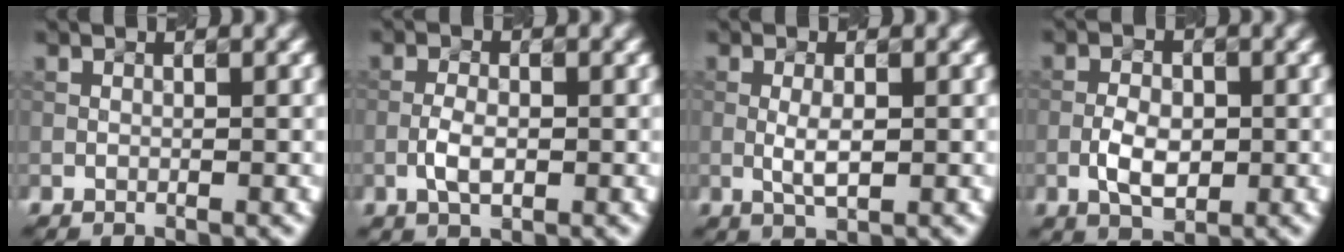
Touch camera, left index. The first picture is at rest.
{"total": 2.3, "force": [-0.7, 1.1, 2.0], "torque": [-0.040, 0.001, -0.015]}
{"total": 2.1, "force": [-0.1, 0.6, 2.0], "torque": [-0.041, -0.001, -0.001]}
{"total": 3.4, "force": [-0.8, 2.0, 2.6], "torque": [-0.047, 0.002, -0.016]}